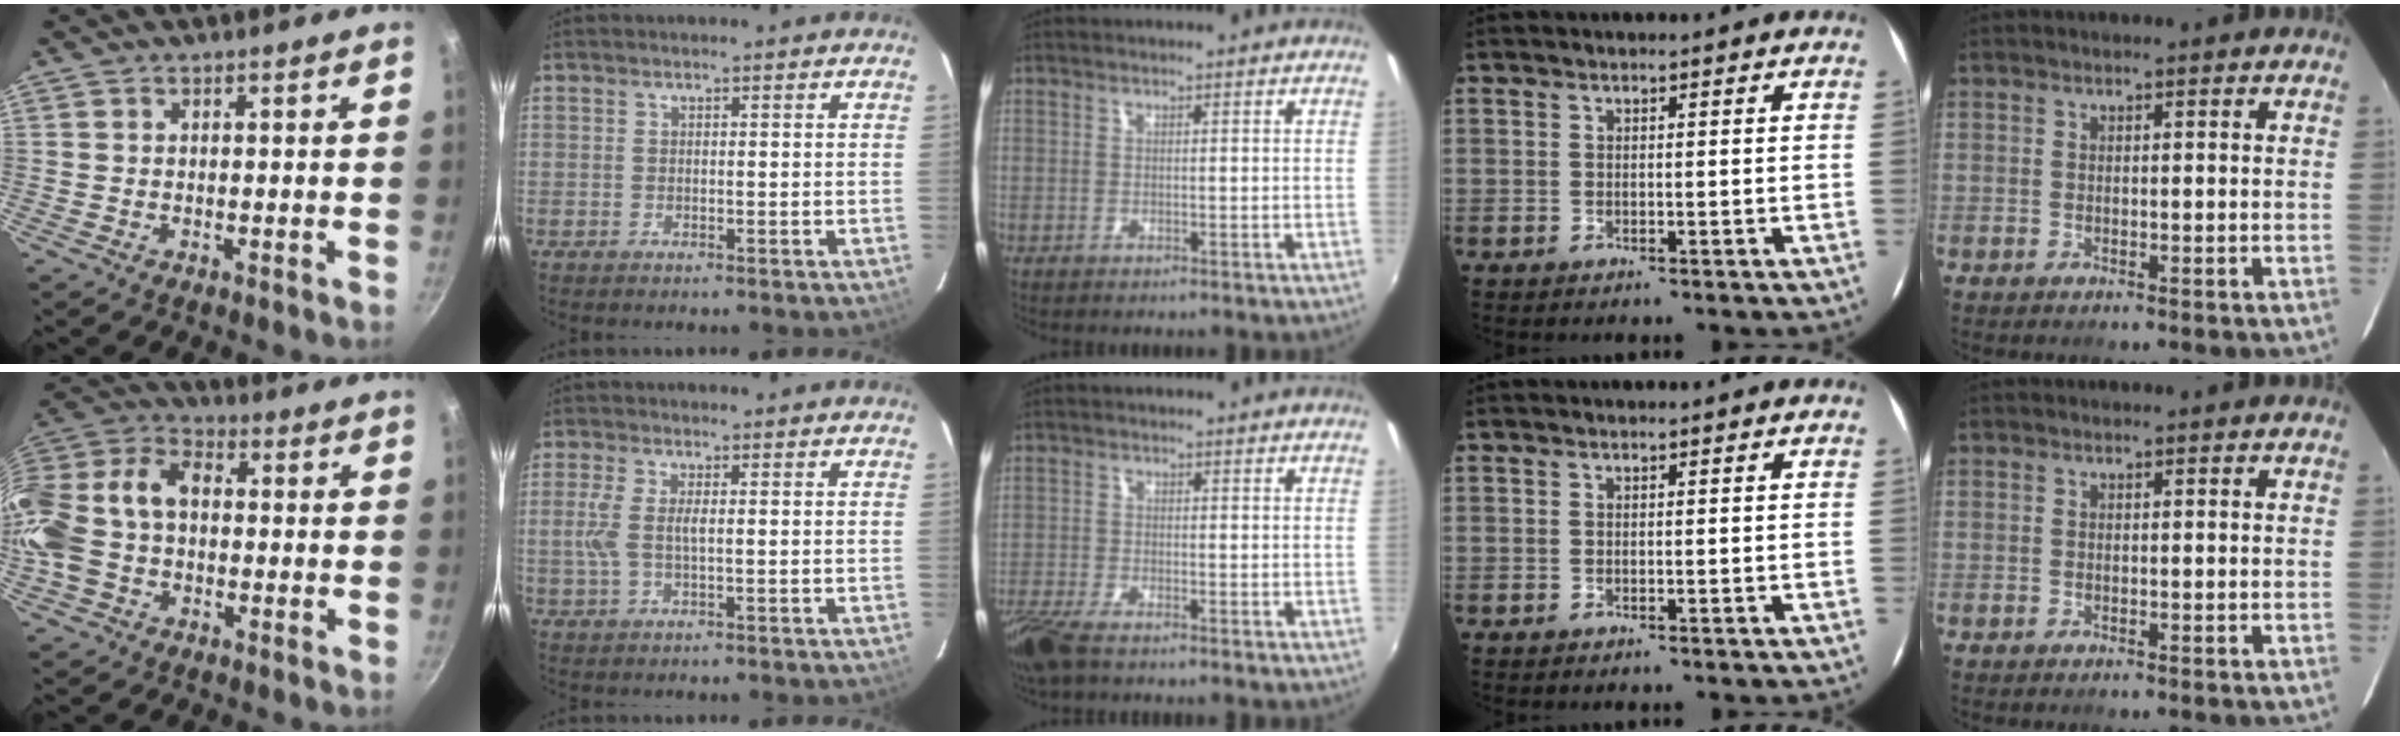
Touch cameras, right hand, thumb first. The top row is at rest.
{"thumb": {"total": 18.2, "force": [-1.8, 13.1, 12.5], "torque": [-0.253, 0.054, -0.048]}, "index": {"total": 4.4, "force": [0.1, 1.4, 4.2], "torque": [-0.095, 0.002, 0.003]}, "middle": {"total": 7.7, "force": [-5.8, 2.0, 4.6], "torque": [-0.123, -0.033, -0.114]}}